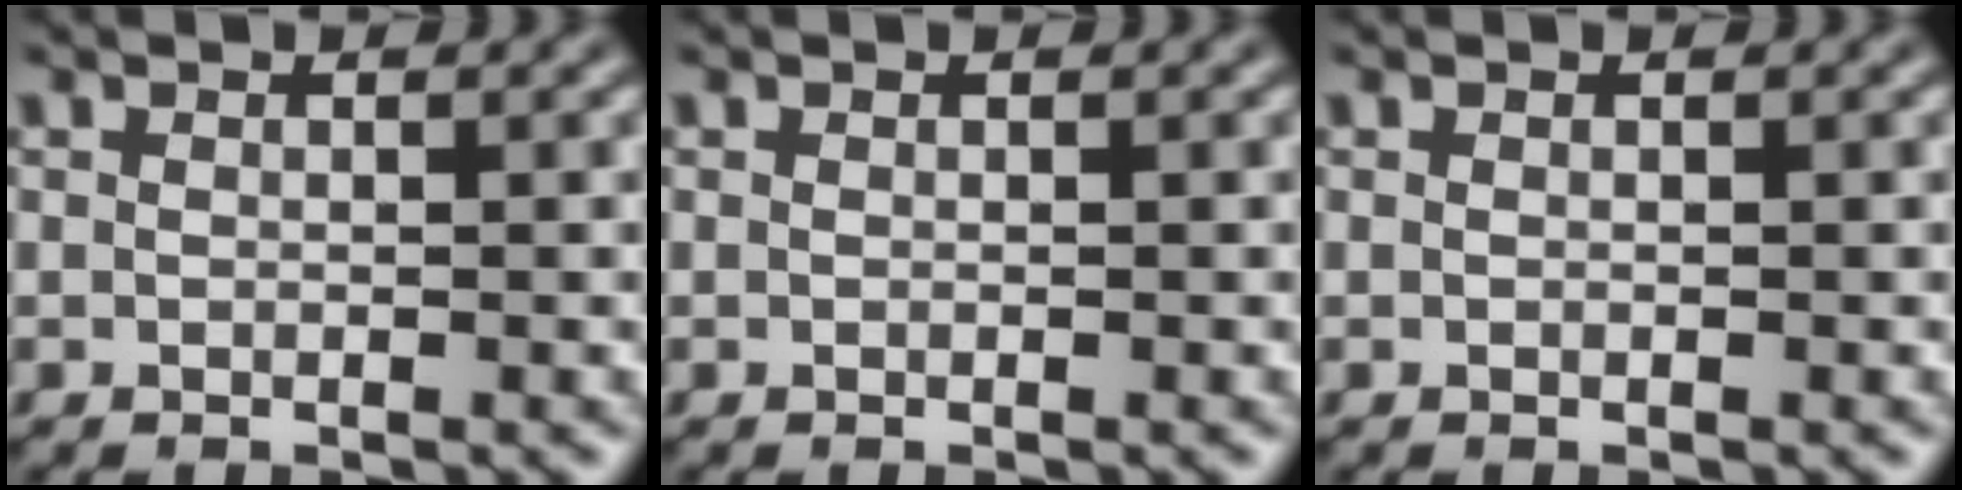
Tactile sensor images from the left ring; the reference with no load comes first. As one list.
[{"total": 0.0}, {"total": 0.0}]